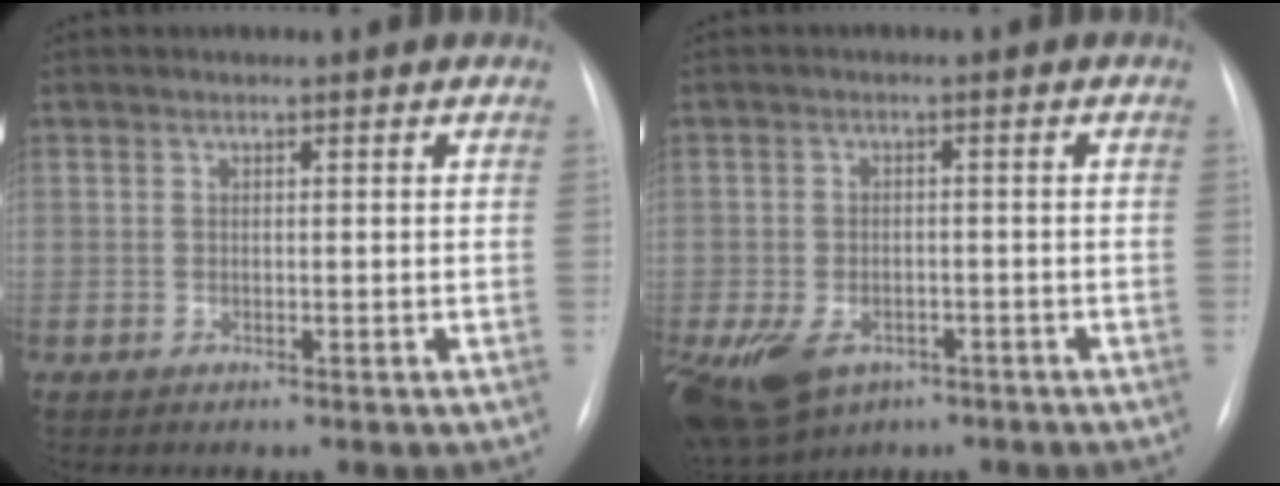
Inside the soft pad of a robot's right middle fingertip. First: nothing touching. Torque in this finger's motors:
{"motor_torque": [1.00, -1.14, 0.35, 0.13]}